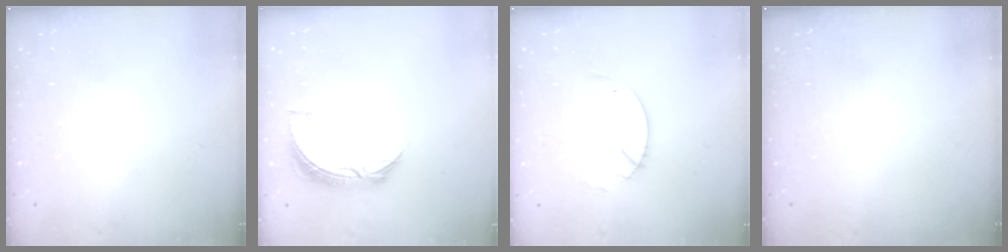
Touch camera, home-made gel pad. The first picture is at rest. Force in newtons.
{"total": 8.0, "press": 8.0, "slide": 0.3}
{"total": 3.9, "press": 3.9, "slide": 0.4}
{"total": 0.0}